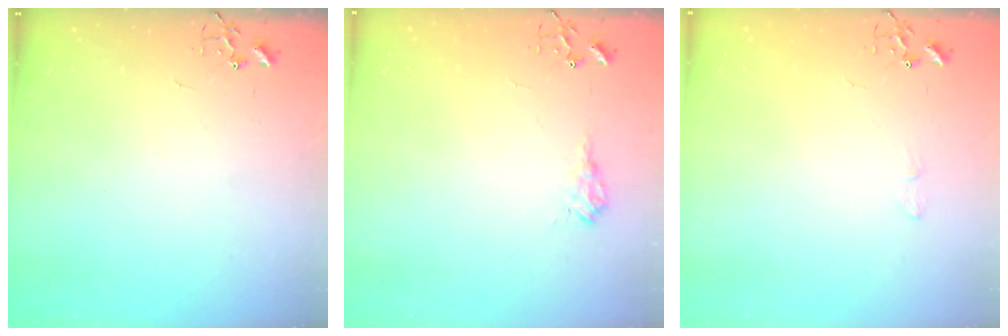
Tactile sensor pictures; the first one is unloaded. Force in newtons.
{"total": 8.5, "press": 8.5, "slide": 0.8}
{"total": 4.6, "press": 4.6, "slide": 0.7}